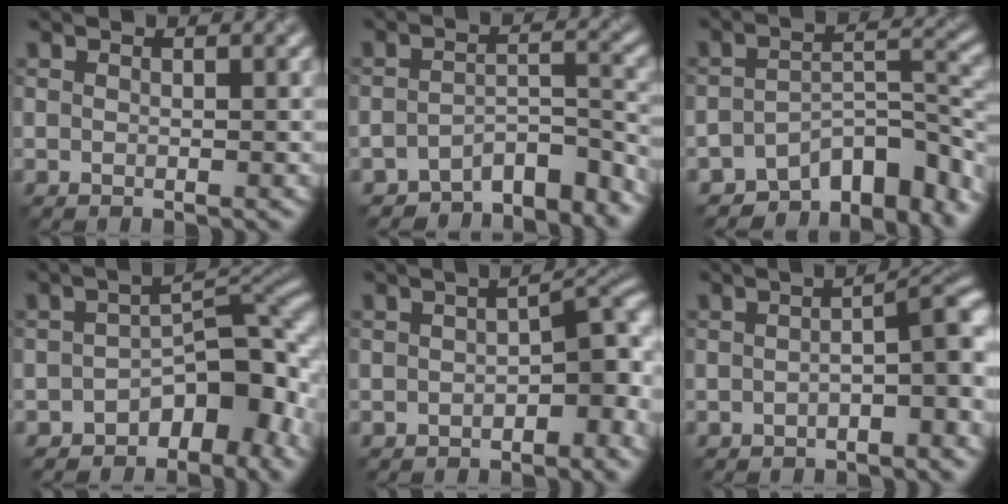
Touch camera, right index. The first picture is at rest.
{"total": 6.4, "force": [-5.5, 2.2, 2.3], "torque": [-0.018, -0.002, -0.087]}
{"total": 9.2, "force": [-6.8, 4.0, 4.7], "torque": [-0.048, -0.013, -0.107]}
{"total": 7.1, "force": [-3.9, 3.7, 4.5], "torque": [-0.035, 0.011, -0.073]}
{"total": 4.8, "force": [-1.9, 2.3, 3.8], "torque": [-0.037, 0.010, -0.034]}
{"total": 4.0, "force": [-1.6, 1.1, 3.6], "torque": [-0.047, 0.015, -0.031]}